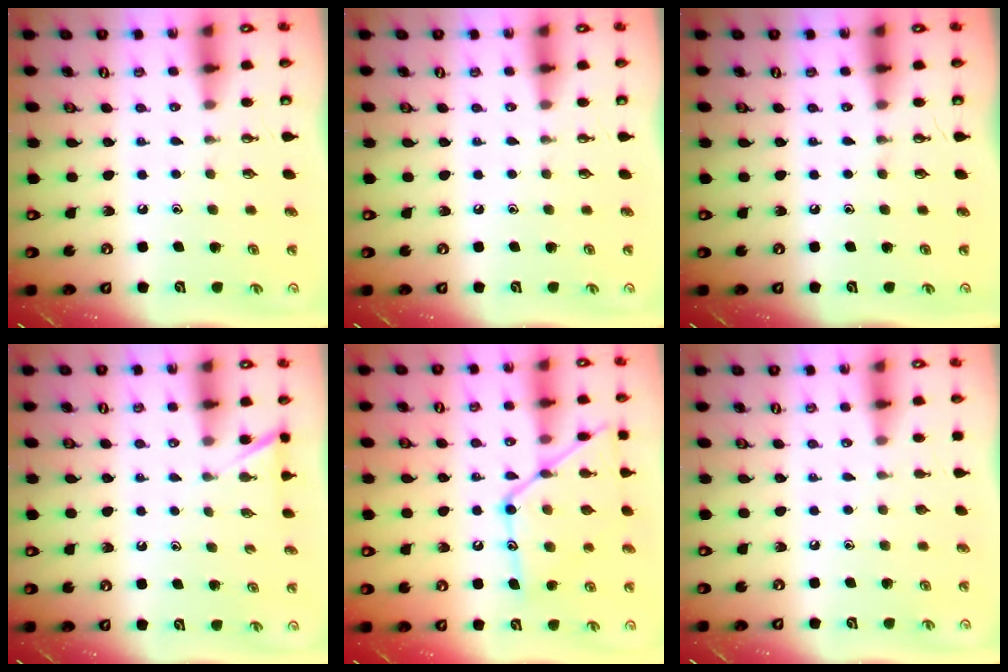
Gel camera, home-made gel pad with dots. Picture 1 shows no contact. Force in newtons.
{"total": 0.0}
{"total": 0.0}
{"total": 2.4, "press": 2.4, "slide": 0.2}
{"total": 18.7, "press": 18.6, "slide": 1.6}
{"total": 0.0}